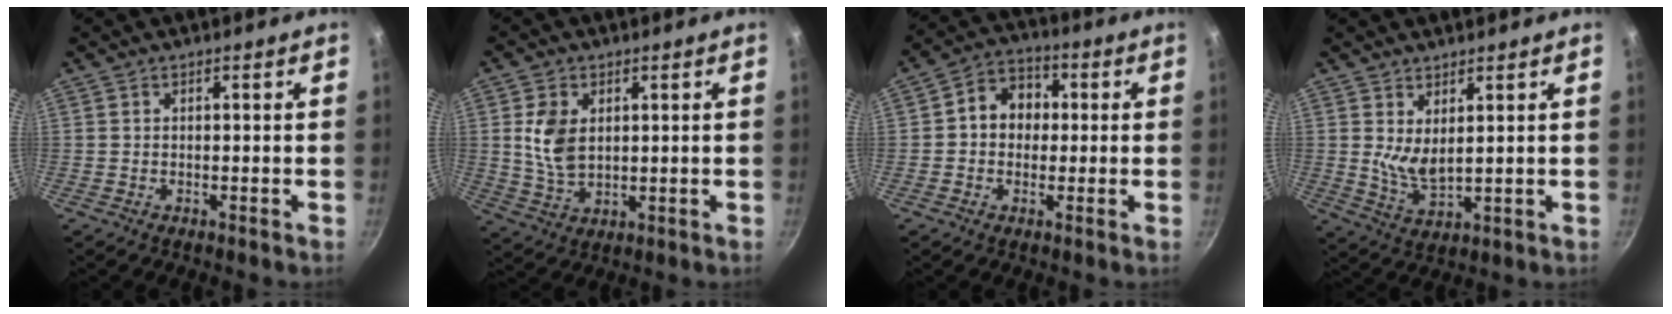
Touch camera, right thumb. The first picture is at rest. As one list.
[{"total": 7.8, "force": [1.6, 5.2, 5.6], "torque": [-0.102, -0.014, 0.037]}, {"total": 8.3, "force": [0.5, 6.9, 4.6], "torque": [-0.034, 0.019, -0.008]}, {"total": 5.4, "force": [2.2, 2.4, 4.3], "torque": [-0.072, -0.032, 0.048]}]